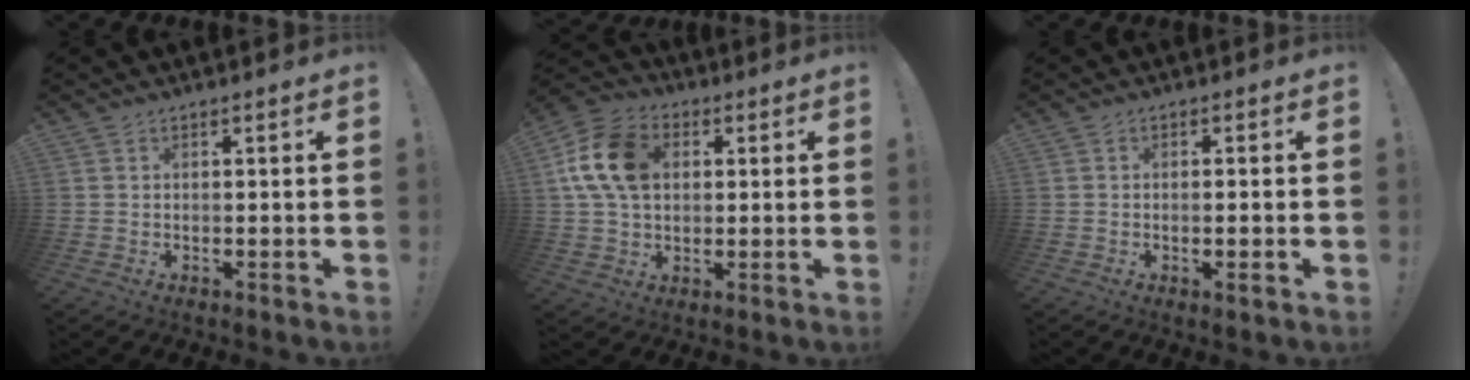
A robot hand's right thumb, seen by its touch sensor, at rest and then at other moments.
{"total": 16.1, "force": [3.4, 11.8, 10.4], "torque": [-0.173, -0.001, 0.067]}
{"total": 2.2, "force": [-0.6, 0.0, 2.1], "torque": [-0.035, -0.002, -0.009]}